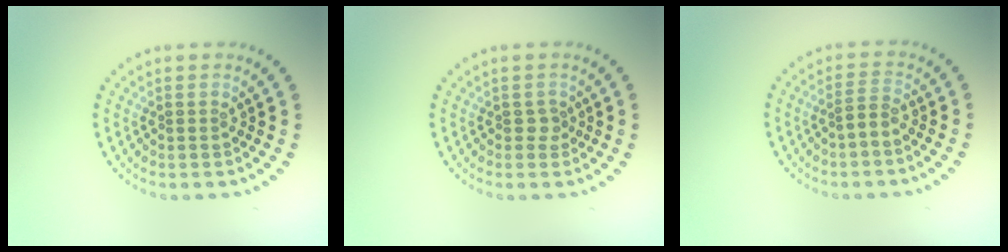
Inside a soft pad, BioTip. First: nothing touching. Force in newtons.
{"total": 0.9, "press": 0.7, "slide": 0.6}
{"total": 1.4, "press": 1.1, "slide": 1.0}